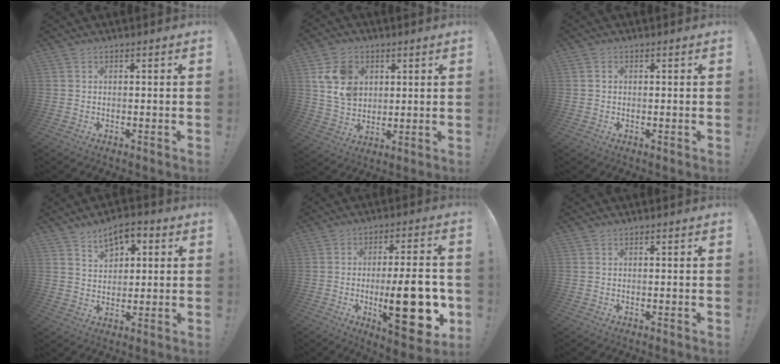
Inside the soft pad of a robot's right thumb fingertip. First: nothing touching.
{"total": 12.4, "force": [4.4, 10.0, 5.9], "torque": [-0.103, -0.010, 0.088]}
{"total": 0.7, "force": [0.0, 0.7, 0.2], "torque": [-0.005, 0.004, -0.001]}
{"total": 7.5, "force": [4.4, 4.8, 3.7], "torque": [-0.049, -0.018, 0.078]}
{"total": 22.6, "force": [-4.5, 7.5, 20.9], "torque": [-0.297, 0.004, -0.059]}
{"total": 0.0}